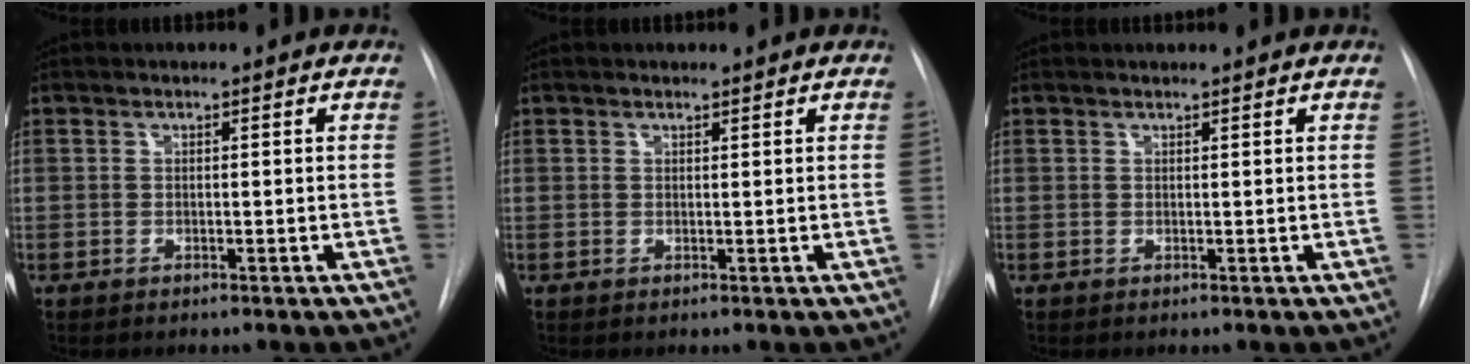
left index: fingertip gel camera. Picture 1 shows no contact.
{"total": 0.0}
{"total": 0.7, "force": [0.7, 0.0, 0.1], "torque": [-0.004, 0.006, 0.007]}